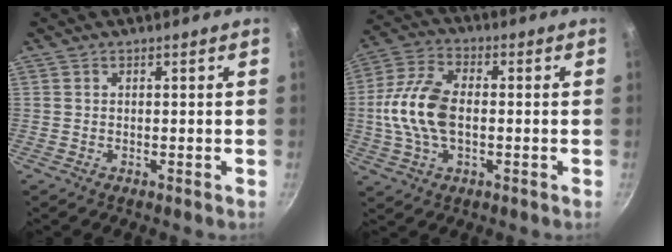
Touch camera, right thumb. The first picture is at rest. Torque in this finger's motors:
{"motor_torque": [2.52, 2.49, 1.46, -1.31, 0.45]}